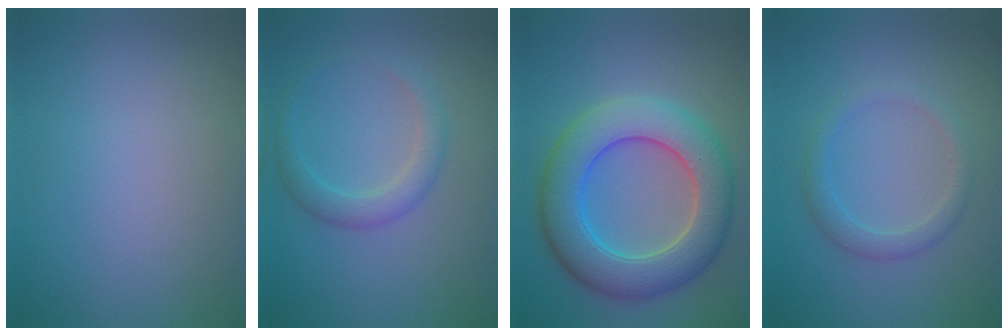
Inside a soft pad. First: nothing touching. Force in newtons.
{"total": 2.3, "press": 2.3, "slide": 0.2}
{"total": 8.4, "press": 8.4, "slide": 0.4}
{"total": 2.1, "press": 2.1, "slide": 0.2}